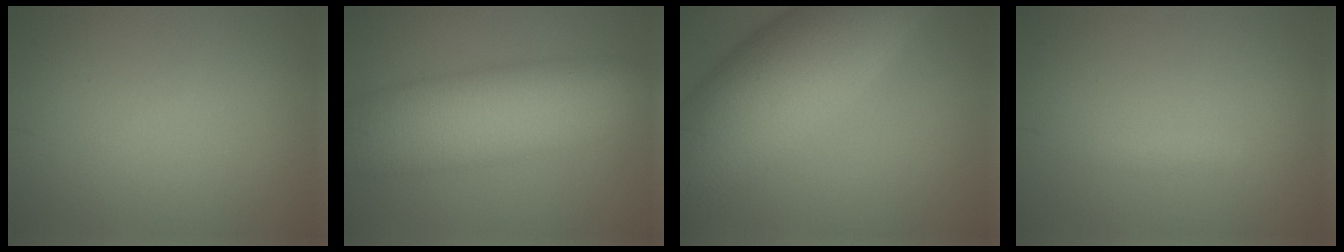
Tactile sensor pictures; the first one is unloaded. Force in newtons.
{"total": 10.7, "press": 10.7, "slide": 0.4}
{"total": 13.7, "press": 13.7, "slide": 0.3}
{"total": 0.7, "press": 0.7, "slide": 0.0}